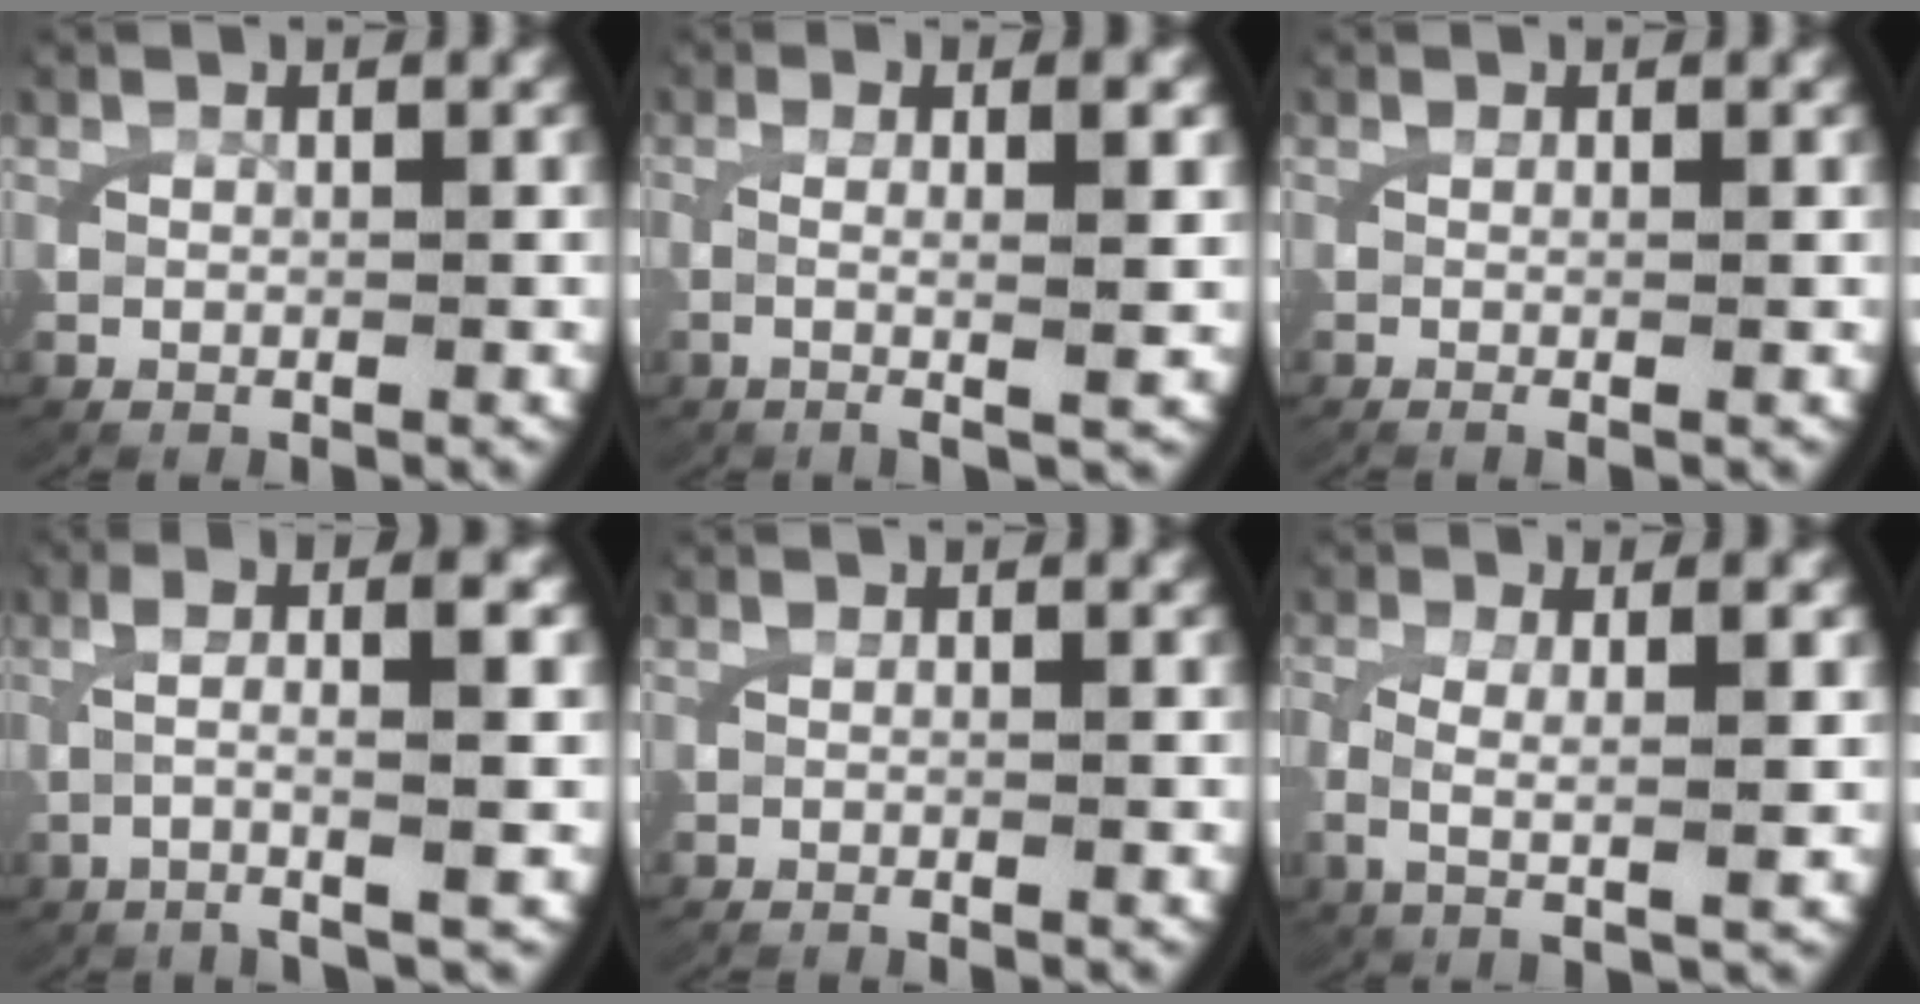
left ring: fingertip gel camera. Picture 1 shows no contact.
{"total": 4.5, "force": [-0.1, 0.7, 4.5], "torque": [-0.081, 0.002, -0.002]}
{"total": 0.9, "force": [-0.1, -0.1, 0.9], "torque": [-0.021, 0.001, -0.006]}
{"total": 5.1, "force": [-0.1, 0.8, 5.0], "torque": [-0.094, 0.010, -0.007]}
{"total": 1.2, "force": [-1.2, 0.2, 0.4], "torque": [-0.004, 0.004, -0.023]}
{"total": 4.4, "force": [0.4, 1.3, 4.2], "torque": [-0.088, -0.003, 0.010]}